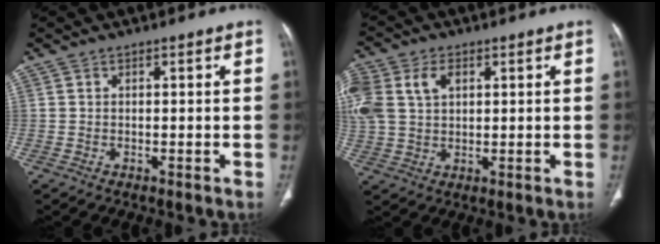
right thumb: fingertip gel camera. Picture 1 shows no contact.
{"total": 15.0, "force": [4.8, 10.8, 9.4], "torque": [-0.248, 0.023, 0.097]}